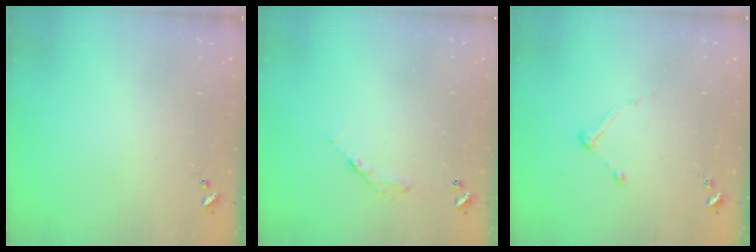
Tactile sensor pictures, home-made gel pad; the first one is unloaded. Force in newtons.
{"total": 5.1, "press": 5.1, "slide": 0.4}
{"total": 4.9, "press": 4.9, "slide": 0.7}